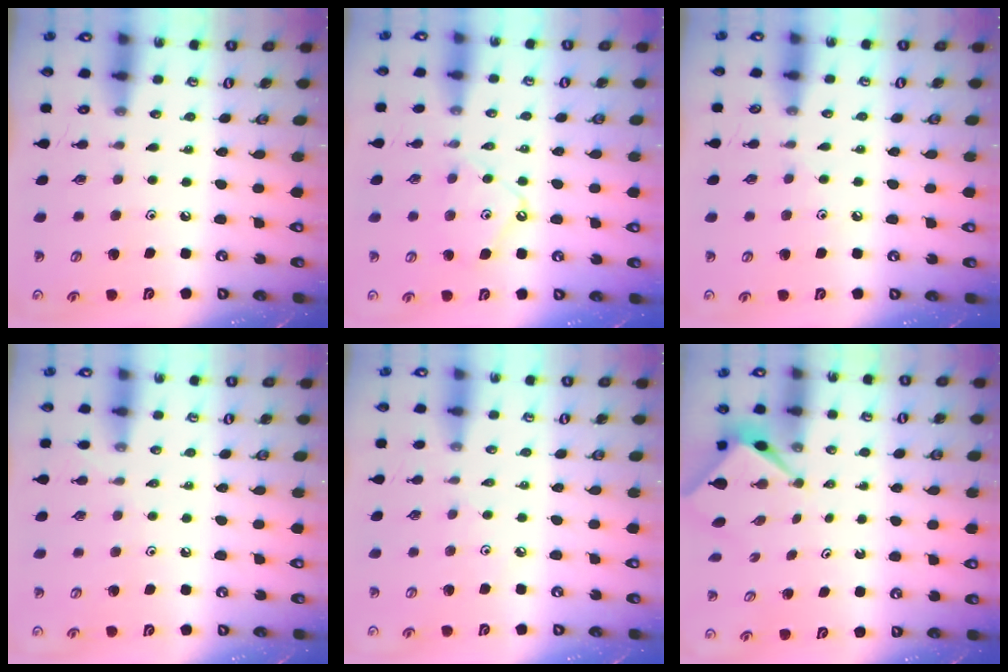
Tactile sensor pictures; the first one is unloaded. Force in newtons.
{"total": 9.3, "press": 9.2, "slide": 0.9}
{"total": 3.2, "press": 3.2, "slide": 0.4}
{"total": 2.8, "press": 2.8, "slide": 0.4}
{"total": 2.1, "press": 2.0, "slide": 0.4}
{"total": 2.7, "press": 2.7, "slide": 0.0}